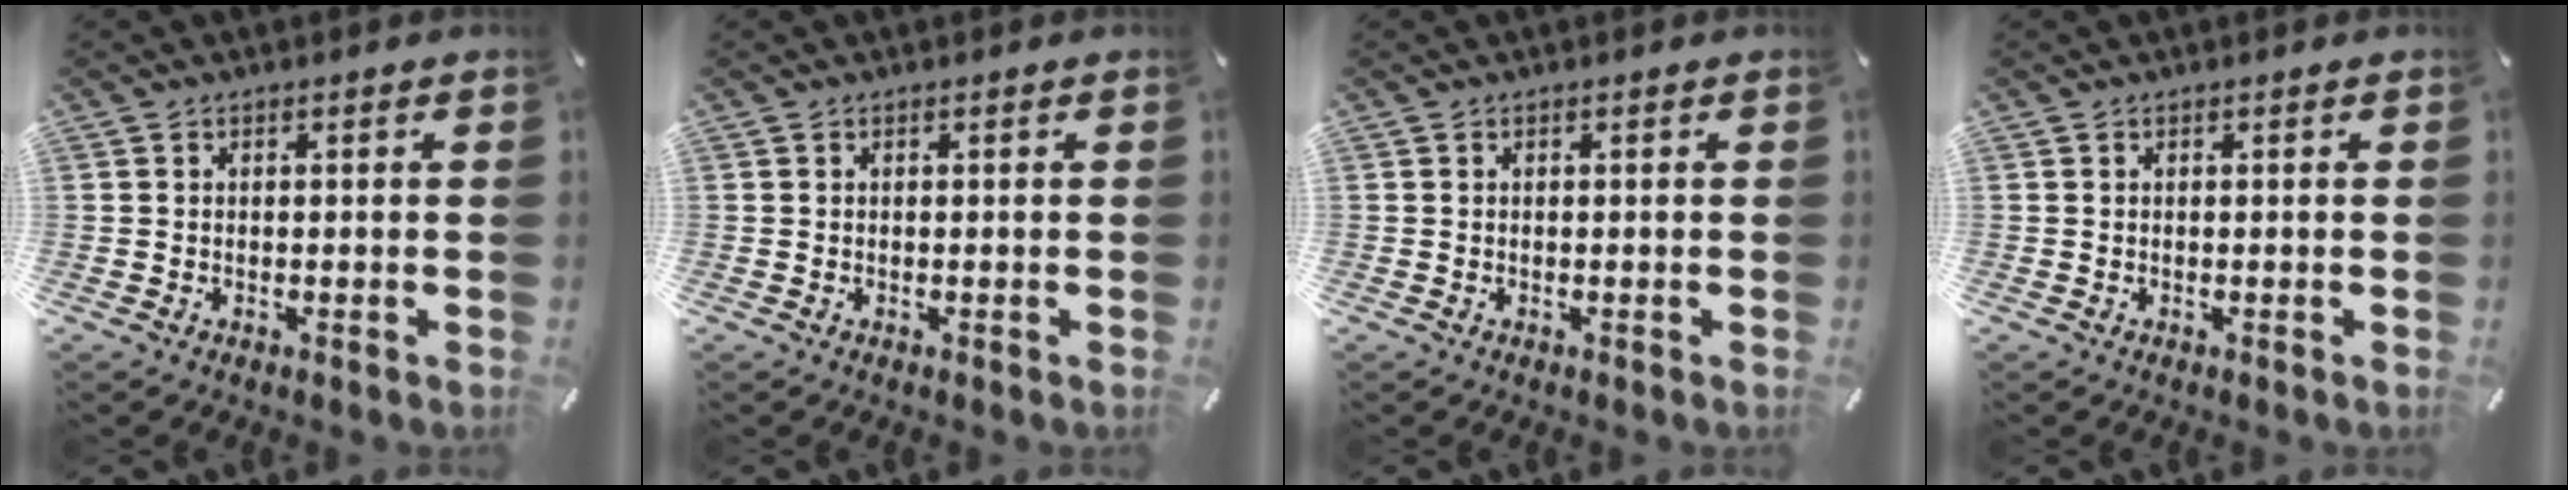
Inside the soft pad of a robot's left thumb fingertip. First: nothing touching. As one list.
[{"total": 0.0}, {"total": 0.0}, {"total": 0.0}]